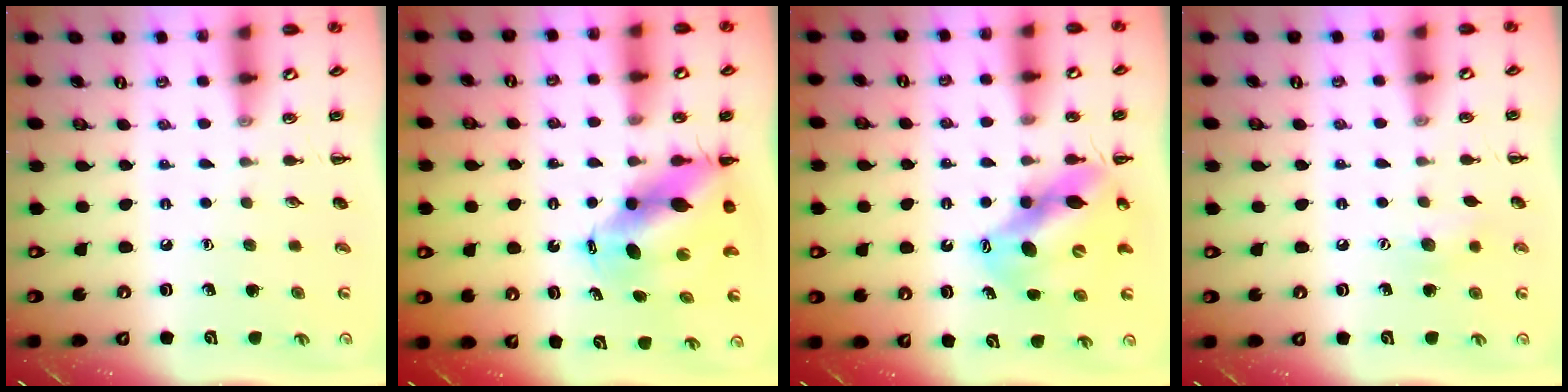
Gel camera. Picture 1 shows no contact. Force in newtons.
{"total": 10.8, "press": 10.5, "slide": 2.6}
{"total": 12.5, "press": 11.9, "slide": 3.6}
{"total": 6.6, "press": 6.4, "slide": 1.6}